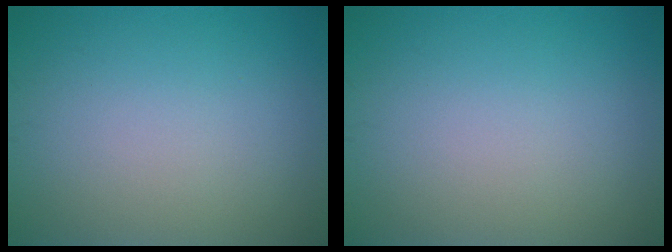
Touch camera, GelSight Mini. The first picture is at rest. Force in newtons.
{"total": 0.0}